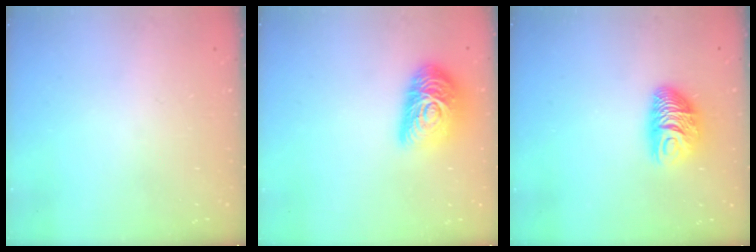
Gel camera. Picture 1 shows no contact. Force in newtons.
{"total": 15.9, "press": 15.9, "slide": 0.8}
{"total": 9.0, "press": 9.0, "slide": 0.3}